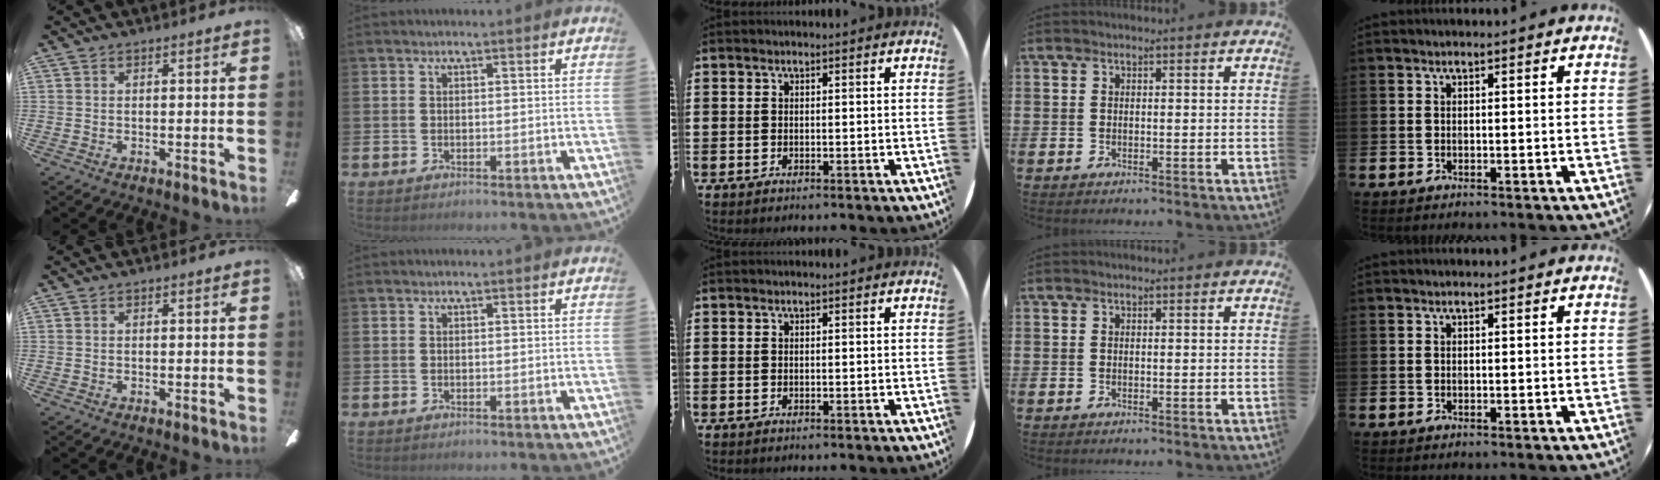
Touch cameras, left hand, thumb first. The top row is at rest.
{}